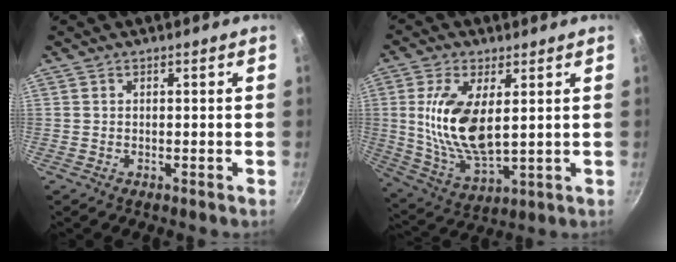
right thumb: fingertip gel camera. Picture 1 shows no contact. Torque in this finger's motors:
{"motor_torque": [0.82, 0.87, 1.60, -0.55, 0.22]}